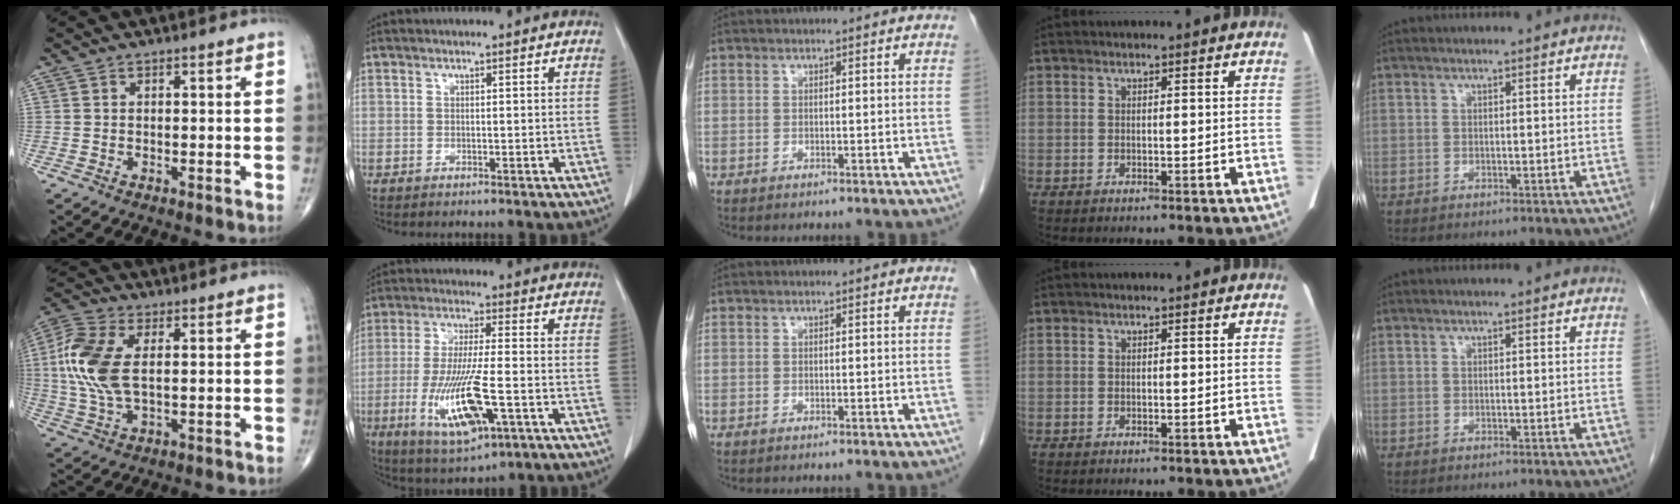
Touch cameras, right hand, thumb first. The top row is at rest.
{"thumb": {"total": 12.4, "force": [1.7, 6.4, 10.5], "torque": [-0.251, 0.007, 0.032]}, "index": {"total": 13.2, "force": [-4.4, 2.4, 12.2], "torque": [-0.247, -0.024, -0.067]}}